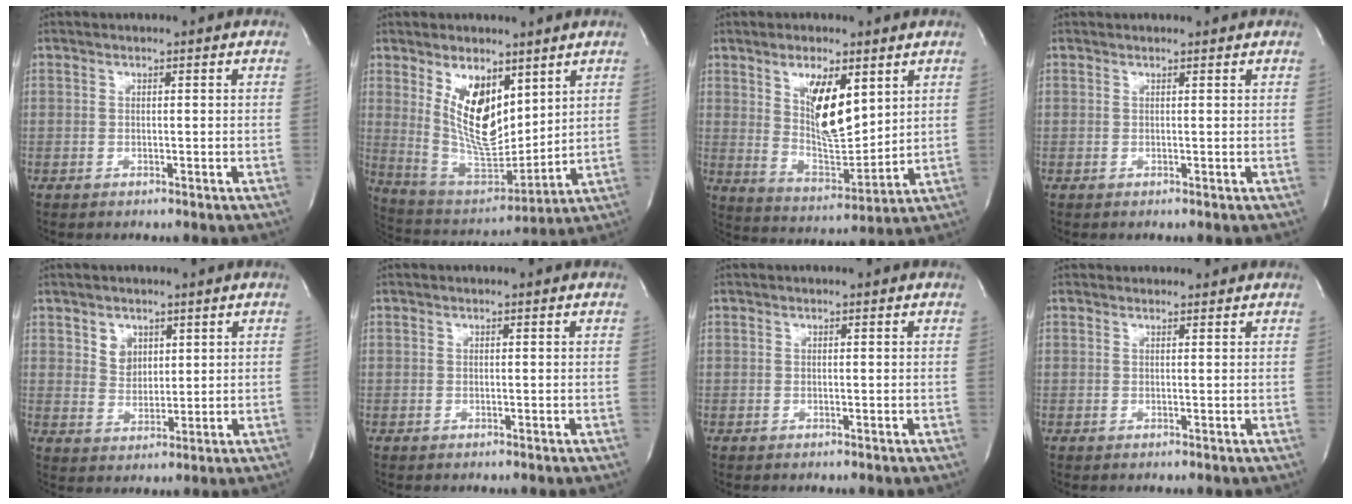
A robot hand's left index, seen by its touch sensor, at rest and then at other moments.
{"total": 12.1, "force": [5.0, 5.1, 9.8], "torque": [-0.193, -0.007, 0.106]}
{"total": 10.8, "force": [4.2, 3.6, 9.2], "torque": [-0.169, -0.010, 0.085]}
{"total": 0.5, "force": [0.5, 0.2, -0.1], "torque": [-0.008, 0.002, 0.007]}
{"total": 3.8, "force": [1.9, 3.0, 1.4], "torque": [-0.028, -0.003, 0.040]}
{"total": 0.0}
{"total": 0.0}
{"total": 1.2, "force": [1.1, 0.5, -0.1], "torque": [-0.006, 0.006, 0.015]}